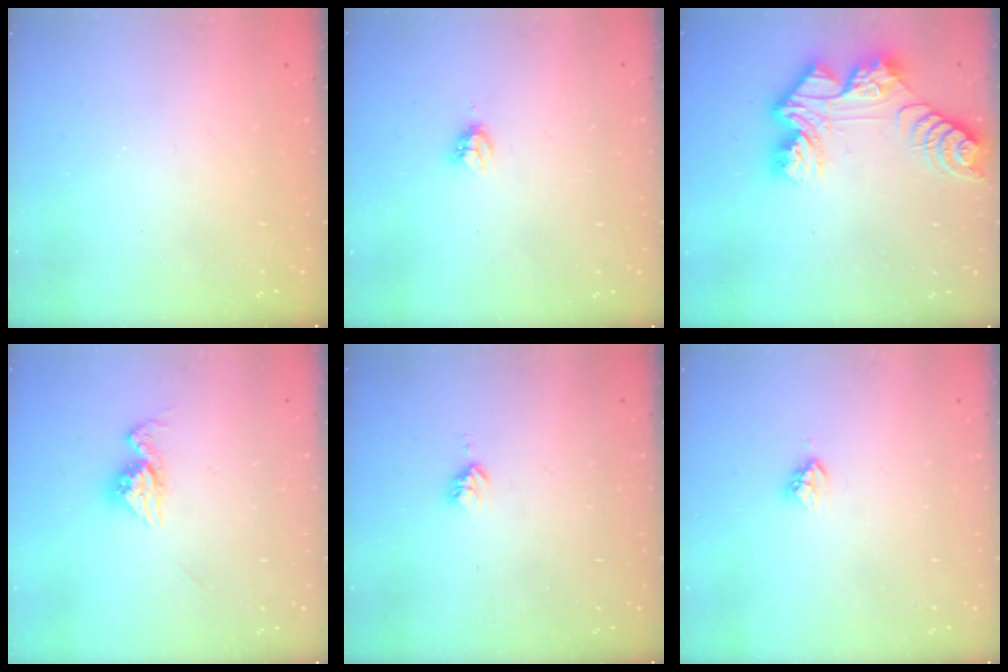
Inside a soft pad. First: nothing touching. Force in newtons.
{"total": 3.9, "press": 3.9, "slide": 0.5}
{"total": 13.7, "press": 13.7, "slide": 1.1}
{"total": 11.1, "press": 11.0, "slide": 0.9}
{"total": 3.7, "press": 3.7, "slide": 0.5}
{"total": 4.6, "press": 4.6, "slide": 0.3}